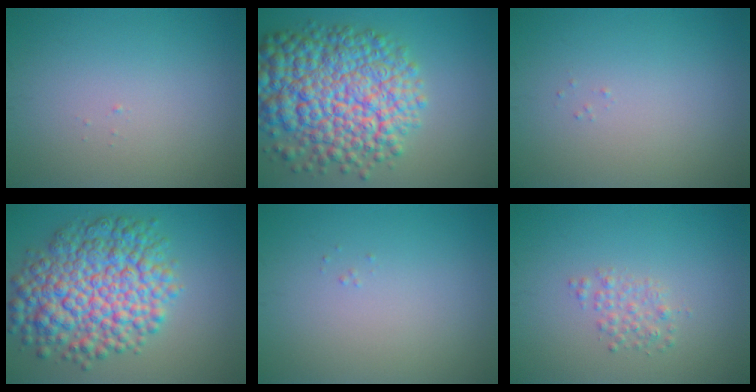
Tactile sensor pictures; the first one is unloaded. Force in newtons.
{"total": 12.4, "press": 12.4, "slide": 0.4}
{"total": 0.0}
{"total": 10.2, "press": 10.2, "slide": 0.2}
{"total": 0.0}
{"total": 1.5, "press": 1.5, "slide": 0.0}